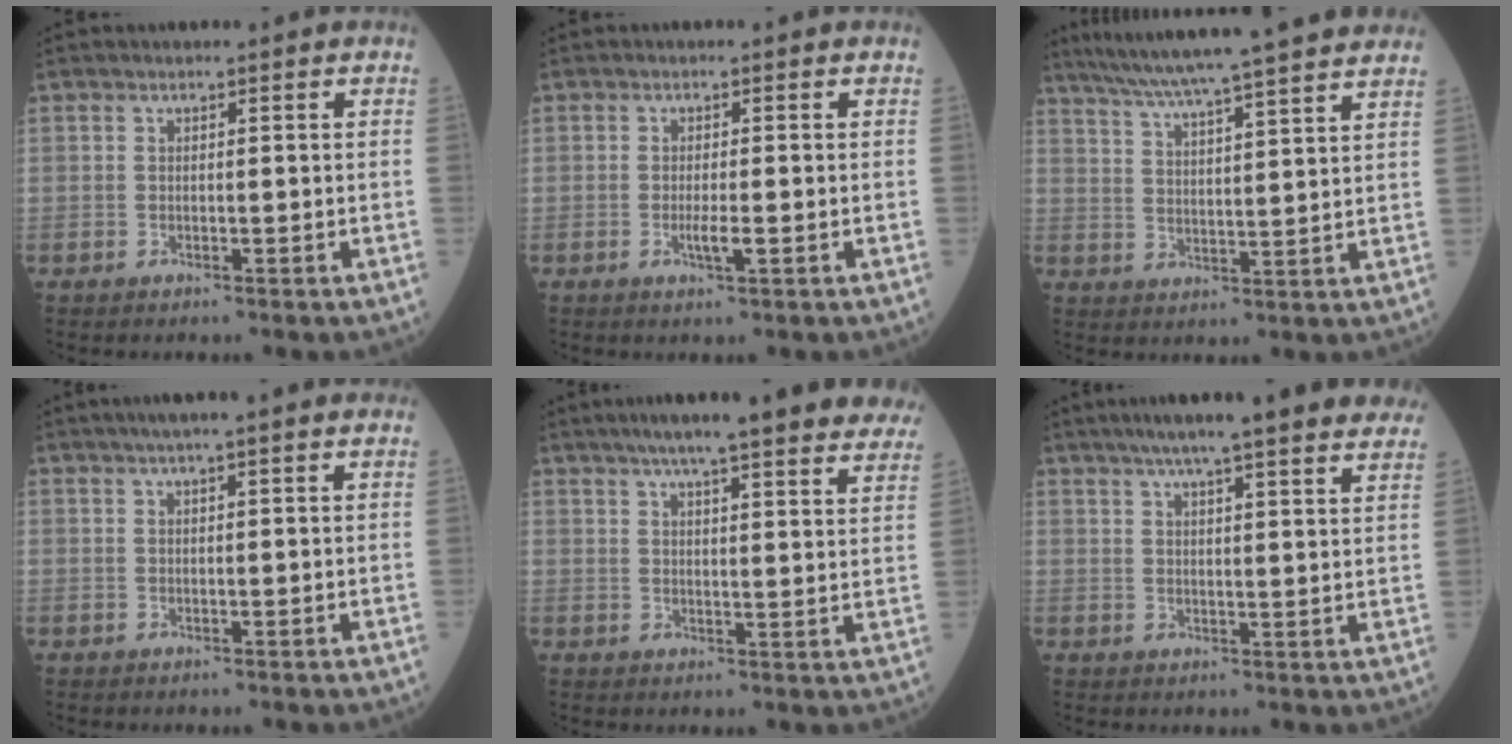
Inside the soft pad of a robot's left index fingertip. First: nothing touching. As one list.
[{"total": 2.2, "force": [-0.7, 0.2, 2.1], "torque": [-0.043, -0.004, -0.011]}, {"total": 21.9, "force": [19.3, -0.1, 10.3], "torque": [-0.174, 0.009, 0.265]}, {"total": 6.4, "force": [4.9, 0.2, 4.1], "torque": [-0.061, 0.032, 0.068]}, {"total": 24.1, "force": [20.5, 2.5, 12.3], "torque": [-0.173, -0.001, 0.247]}, {"total": 19.7, "force": [16.4, 1.5, 10.8], "torque": [-0.158, 0.026, 0.205]}]